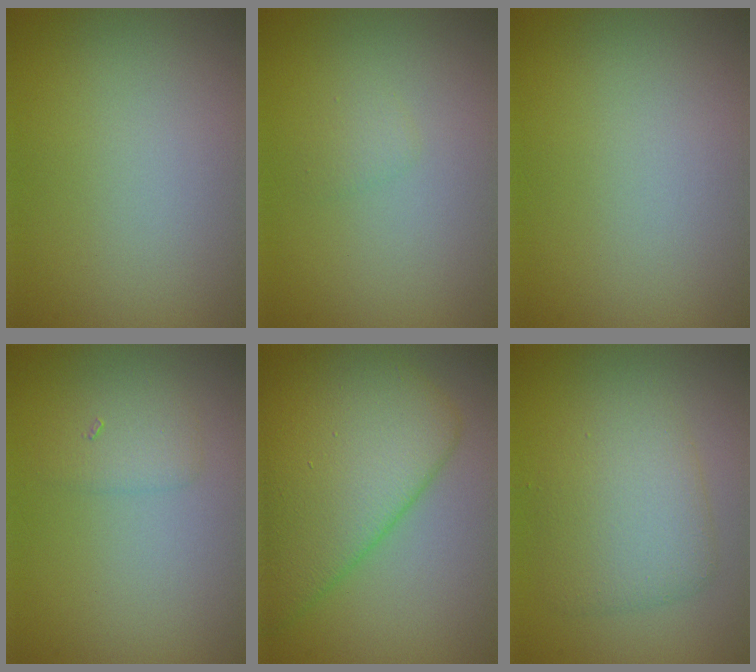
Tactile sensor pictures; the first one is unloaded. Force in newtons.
{"total": 0.8, "press": 0.8, "slide": 0.1}
{"total": 0.0}
{"total": 1.5, "press": 1.5, "slide": 0.1}
{"total": 8.9, "press": 8.9, "slide": 0.1}
{"total": 4.2, "press": 4.2, "slide": 0.1}